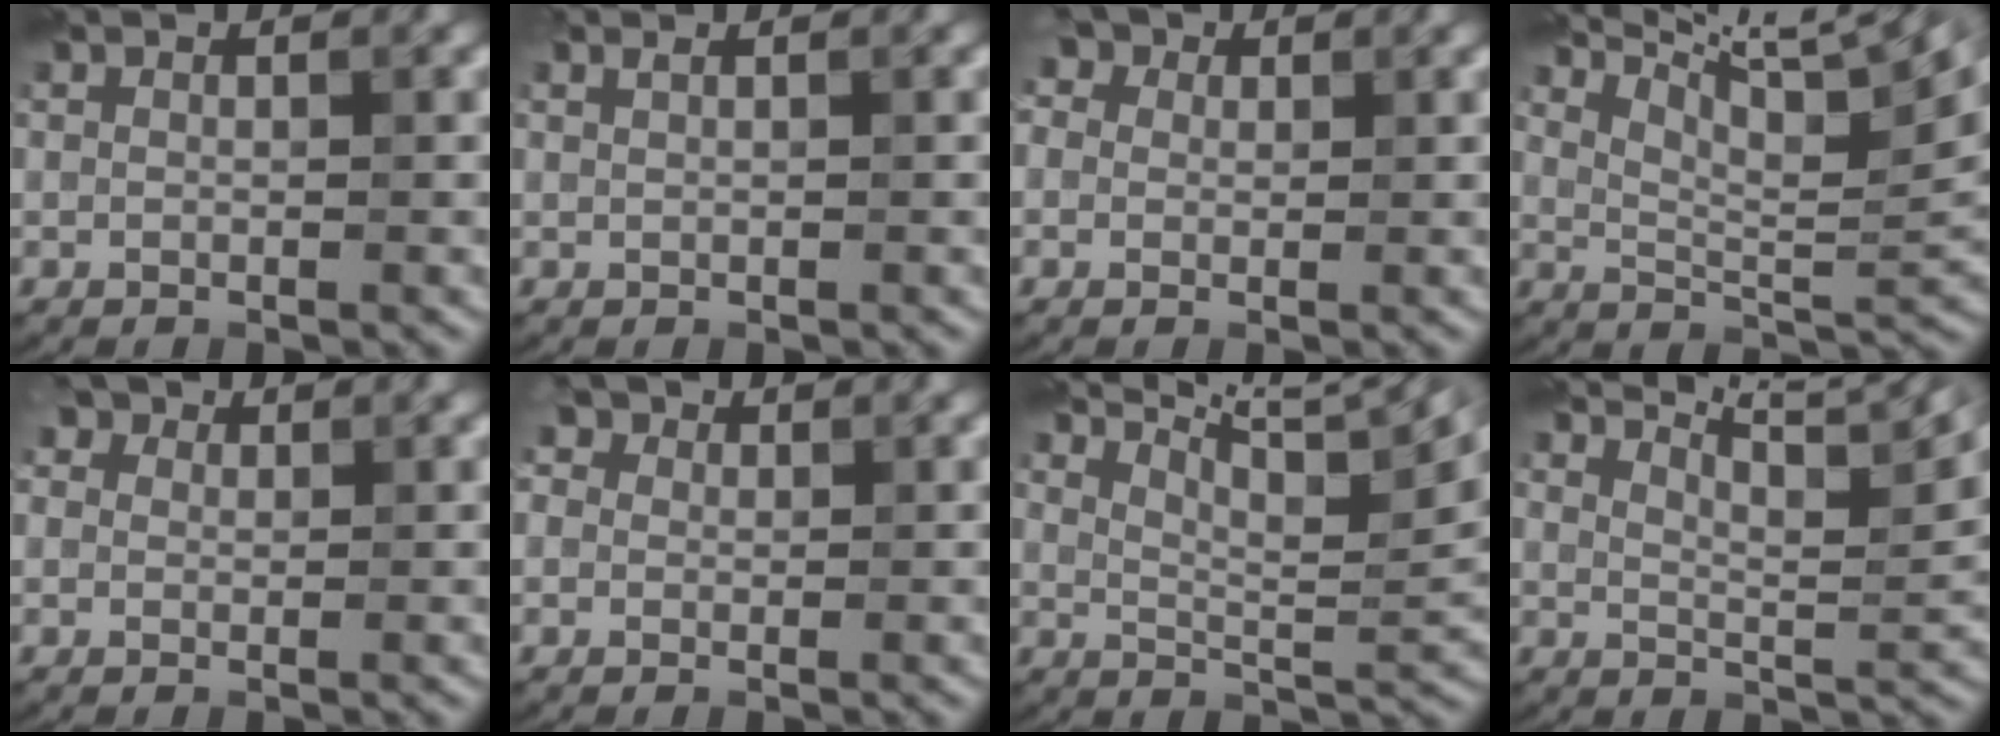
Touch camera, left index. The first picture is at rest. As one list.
[{"total": 1.0, "force": [0.7, 0.4, 0.7], "torque": [-0.011, 0.000, 0.007]}, {"total": 4.7, "force": [2.4, 3.2, 2.4], "torque": [-0.033, 0.029, 0.004]}, {"total": 11.1, "force": [8.0, 1.9, 7.5], "torque": [-0.116, 0.014, 0.125]}, {"total": 3.6, "force": [2.0, 2.5, 1.7], "torque": [-0.029, 0.018, 0.002]}, {"total": 4.0, "force": [2.0, 2.9, 2.0], "torque": [-0.026, 0.027, -0.004]}, {"total": 9.3, "force": [6.8, 1.6, 6.1], "torque": [-0.093, 0.013, 0.104]}, {"total": 7.8, "force": [6.1, 1.5, 4.5], "torque": [-0.066, 0.013, 0.067]}]